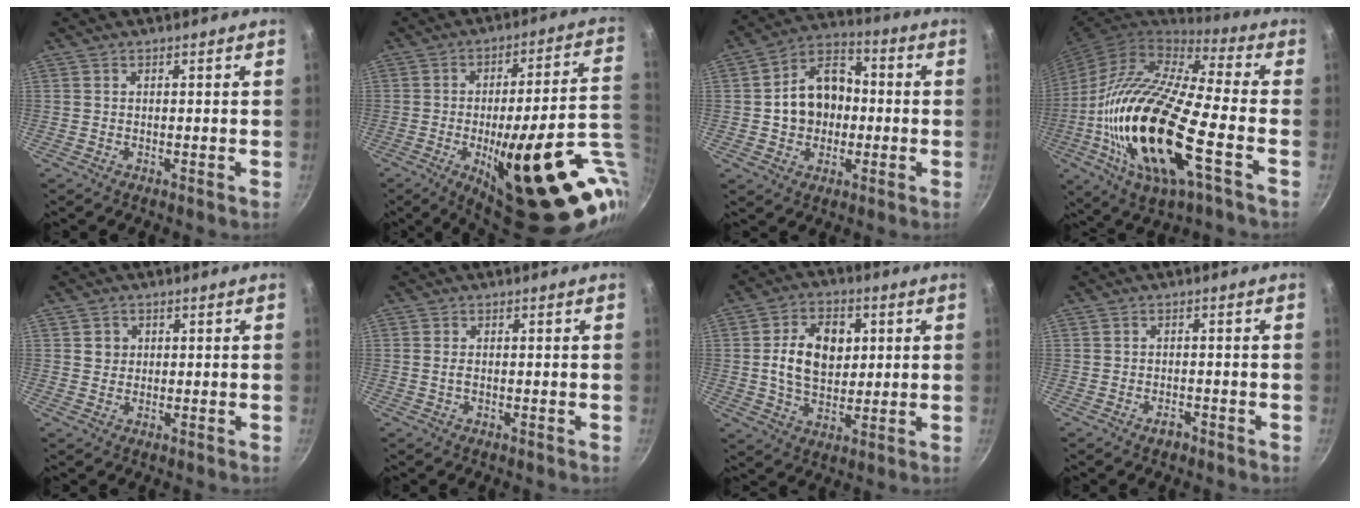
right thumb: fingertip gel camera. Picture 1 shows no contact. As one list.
[{"total": 31.3, "force": [-8.1, 9.6, 28.6], "torque": [-0.339, -0.001, -0.100]}, {"total": 12.8, "force": [-0.4, 10.0, 8.0], "torque": [-0.096, 0.027, -0.017]}, {"total": 27.4, "force": [-6.4, 9.1, 25.0], "torque": [-0.476, 0.007, -0.133]}, {"total": 2.4, "force": [0.6, 2.2, 0.6], "torque": [0.004, 0.002, 0.007]}, {"total": 1.3, "force": [-0.1, 0.8, 1.0], "torque": [-0.021, 0.000, -0.002]}, {"total": 12.1, "force": [1.9, 8.4, 8.5], "torque": [-0.118, -0.002, 0.029]}, {"total": 1.8, "force": [-1.2, 1.0, 0.9], "torque": [-0.008, 0.013, -0.017]}]